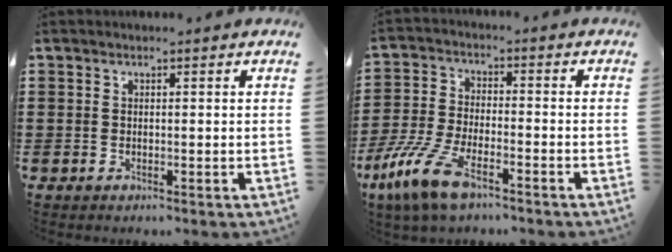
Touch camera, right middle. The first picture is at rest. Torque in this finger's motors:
{"motor_torque": [1.83, -0.30, 0.47, 0.21]}